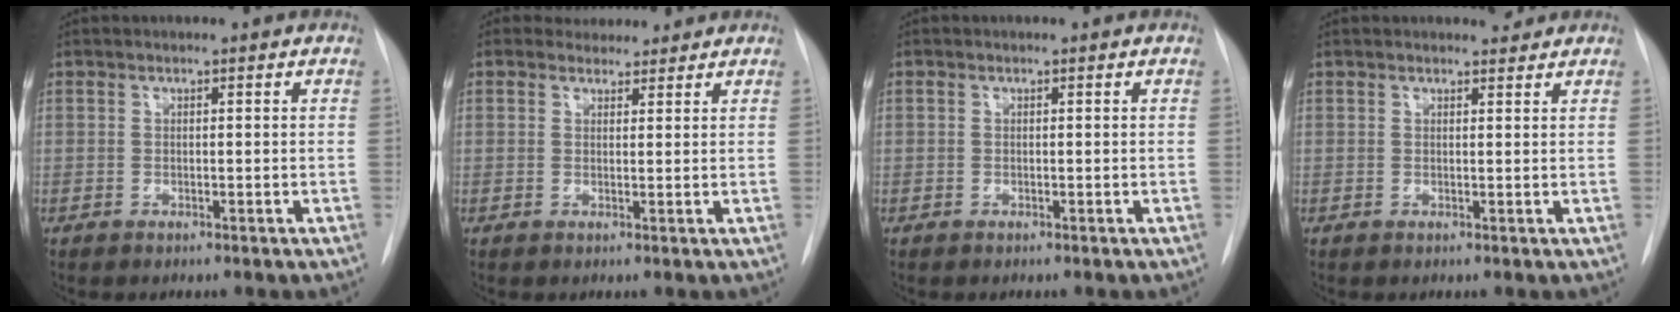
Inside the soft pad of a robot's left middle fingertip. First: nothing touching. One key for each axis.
{"total": 3.2, "fx": 2.9, "fy": 1.3, "fz": 0.1, "tx": 0.004, "ty": 0.006, "tz": 0.038}
{"total": 0.0}
{"total": 1.5, "fx": 1.5, "fy": 0.2, "fz": 0.1, "tx": -0.002, "ty": -0.006, "tz": 0.020}